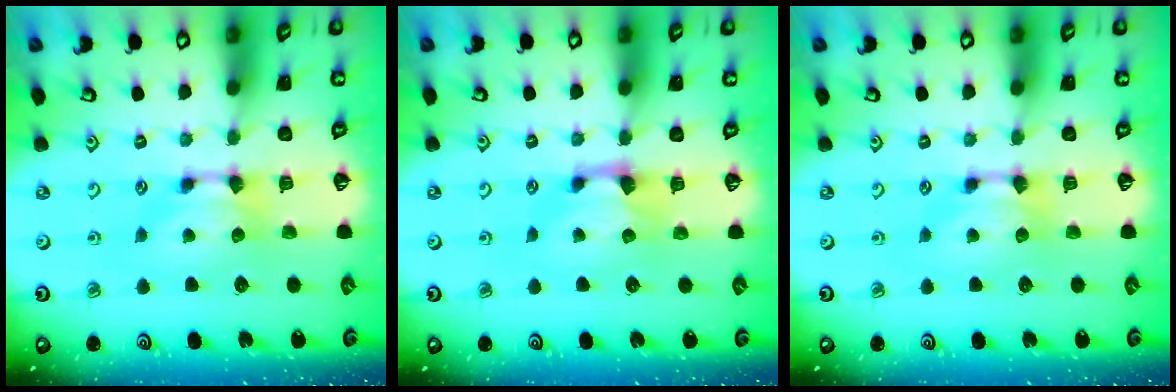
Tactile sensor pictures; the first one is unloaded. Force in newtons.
{"total": 0.6, "press": 0.1, "slide": 0.6}
{"total": 0.0}